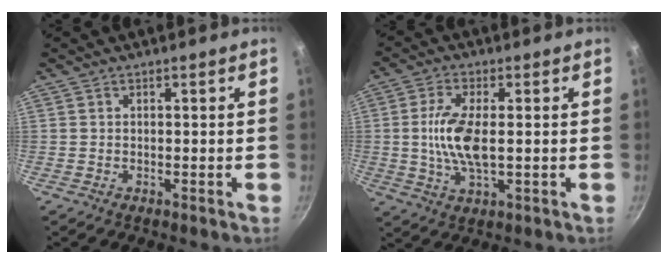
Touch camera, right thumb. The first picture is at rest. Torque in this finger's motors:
{"motor_torque": [1.59, 1.59, 1.42, -0.85, 0.15]}